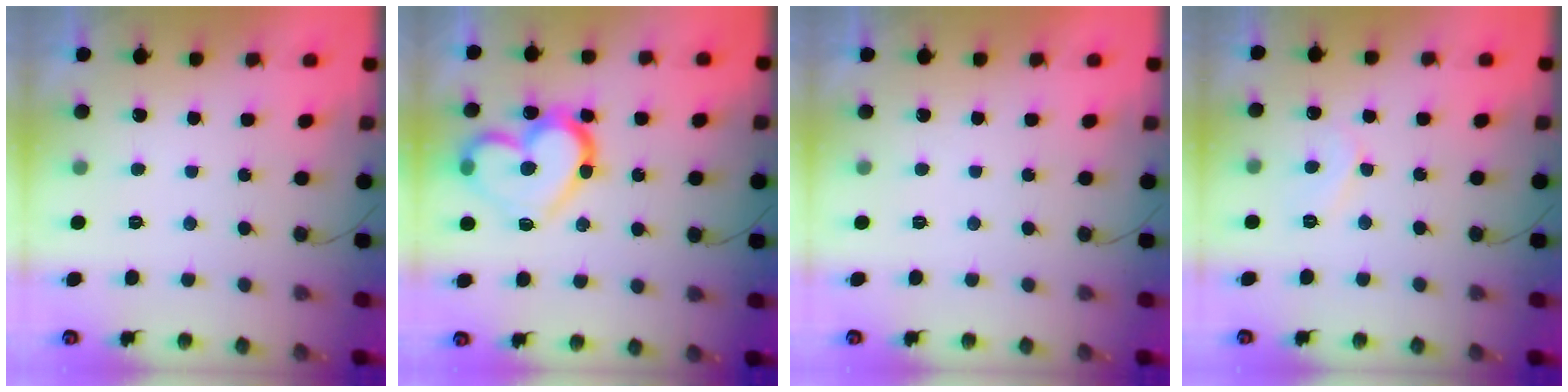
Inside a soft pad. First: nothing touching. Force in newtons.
{"total": 18.5, "press": 18.3, "slide": 2.3}
{"total": 1.9, "press": 1.9, "slide": 0.1}
{"total": 5.5, "press": 5.5, "slide": 0.6}